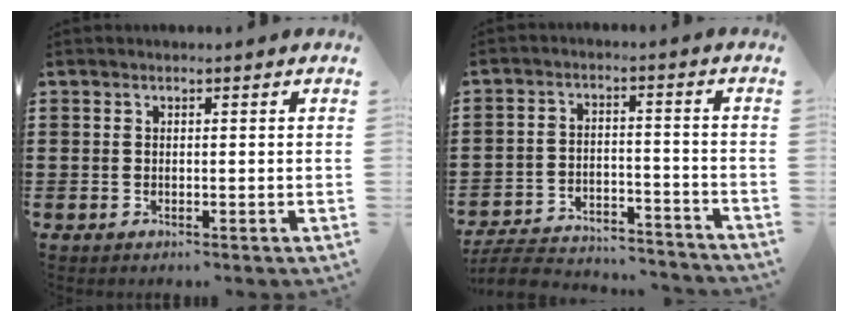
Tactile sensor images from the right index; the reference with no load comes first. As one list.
[{"total": 6.3, "force": [-6.1, 1.0, 1.6], "torque": [-0.032, 0.008, -0.120]}]